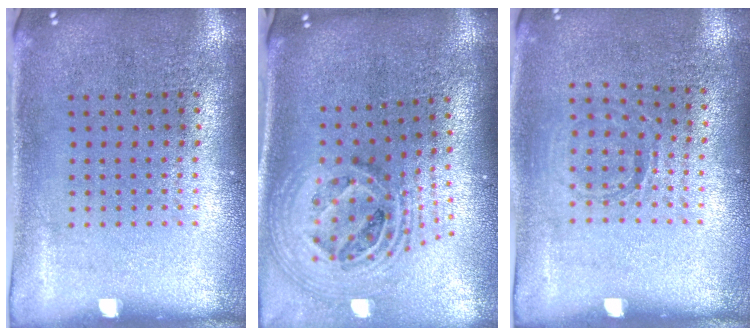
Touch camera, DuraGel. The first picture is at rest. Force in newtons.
{"total": 2.2, "press": 1.7, "slide": 1.5}
{"total": 0.8, "press": 0.8, "slide": 0.1}